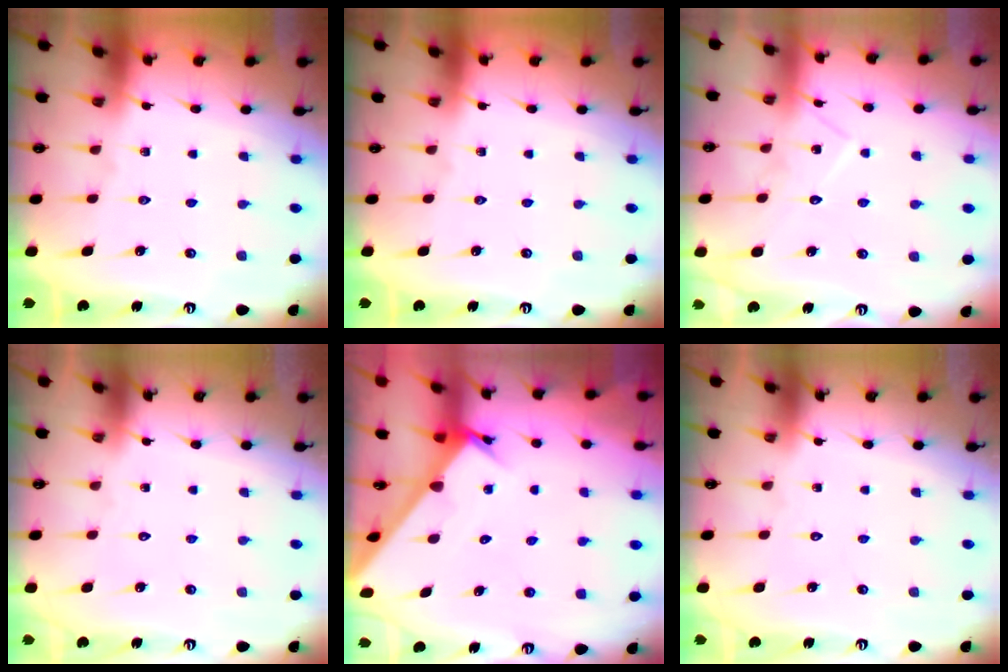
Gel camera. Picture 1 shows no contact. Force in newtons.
{"total": 0.0}
{"total": 9.7, "press": 9.7, "slide": 0.7}
{"total": 1.5, "press": 1.5, "slide": 0.0}
{"total": 2.9, "press": 2.9, "slide": 0.1}
{"total": 1.6, "press": 1.6, "slide": 0.1}